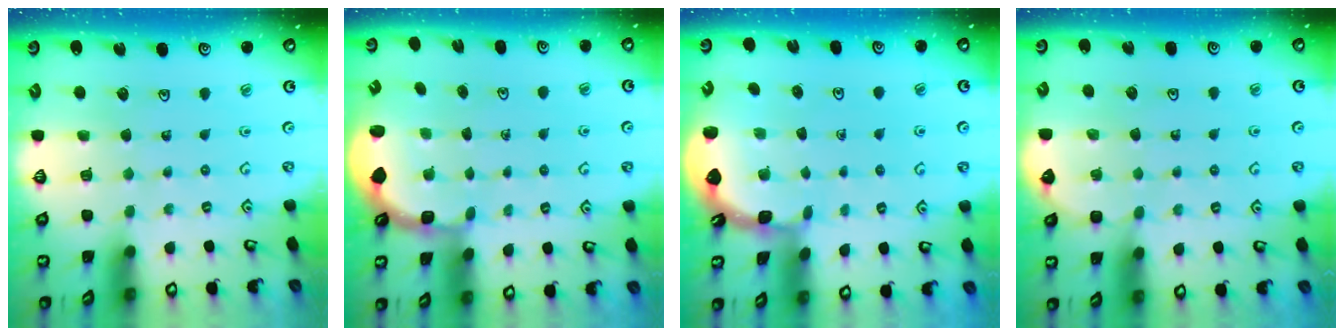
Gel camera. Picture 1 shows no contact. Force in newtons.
{"total": 2.7, "press": 2.1, "slide": 1.7}
{"total": 0.9, "press": 0.9, "slide": 0.2}
{"total": 3.1, "press": 3.1, "slide": 0.1}